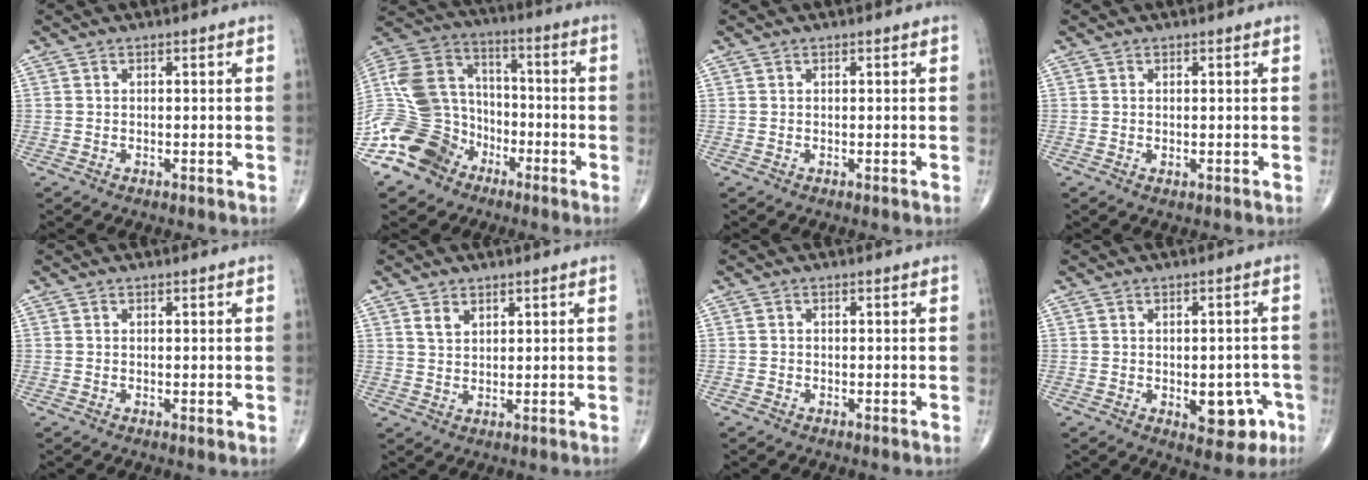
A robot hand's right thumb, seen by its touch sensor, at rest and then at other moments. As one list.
[{"total": 19.4, "force": [-9.5, 14.8, 8.3], "torque": [-0.154, 0.074, -0.178]}, {"total": 0.0}, {"total": 0.7, "force": [-0.1, 0.3, 0.6], "torque": [-0.013, -0.004, 0.000]}, {"total": 0.7, "force": [0.2, 0.3, 0.6], "torque": [-0.014, -0.005, 0.003]}, {"total": 3.0, "force": [1.8, 1.9, 1.4], "torque": [-0.018, -0.012, 0.038]}, {"total": 0.5, "force": [-0.2, 0.5, 0.0], "torque": [0.002, 0.004, -0.006]}, {"total": 8.4, "force": [-2.7, 4.7, 6.3], "torque": [-0.048, 0.016, -0.023]}]